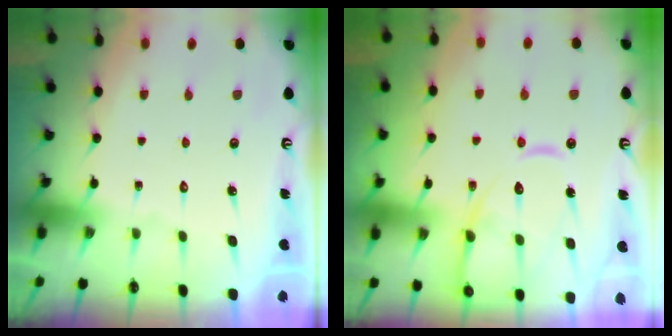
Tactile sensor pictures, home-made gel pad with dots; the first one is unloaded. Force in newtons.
{"total": 13.0, "press": 13.0, "slide": 1.3}